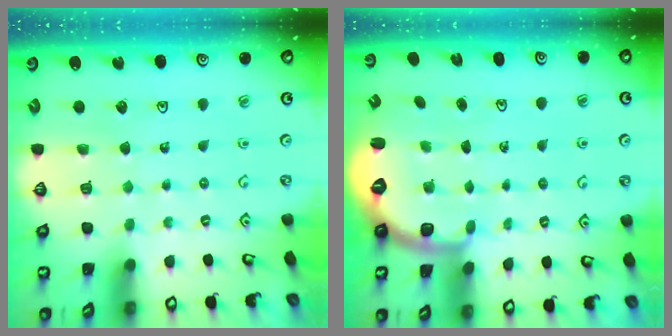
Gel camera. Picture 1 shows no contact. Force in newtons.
{"total": 2.5, "press": 2.0, "slide": 1.6}